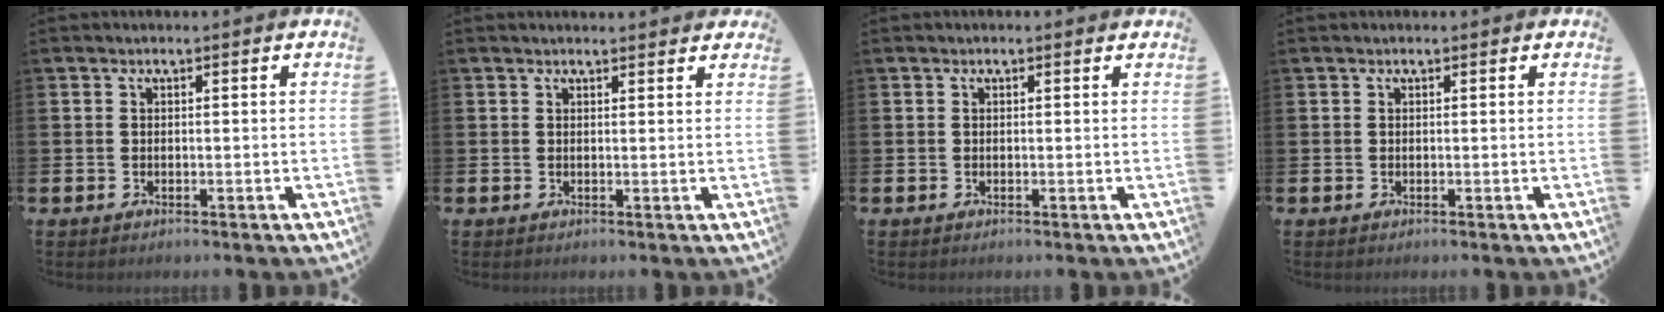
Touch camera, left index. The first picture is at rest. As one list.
[{"total": 1.2, "force": [1.2, 0.2, 0.1], "torque": [0.011, -0.005, 0.019]}, {"total": 0.0}, {"total": 0.0}]